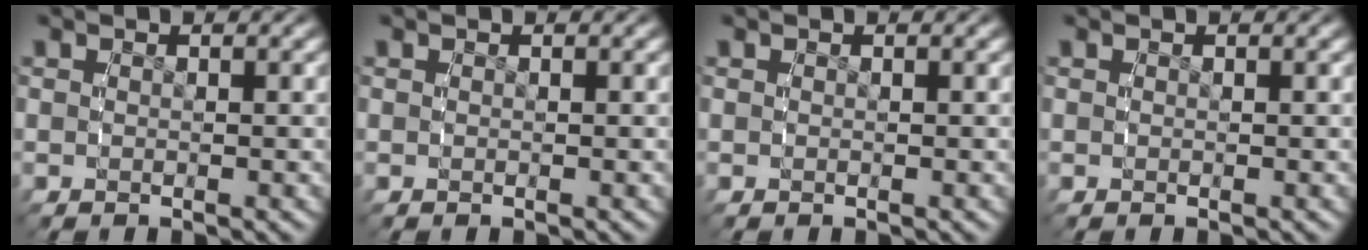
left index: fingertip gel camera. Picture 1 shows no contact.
{"total": 0.0}
{"total": 0.0}
{"total": 0.0}